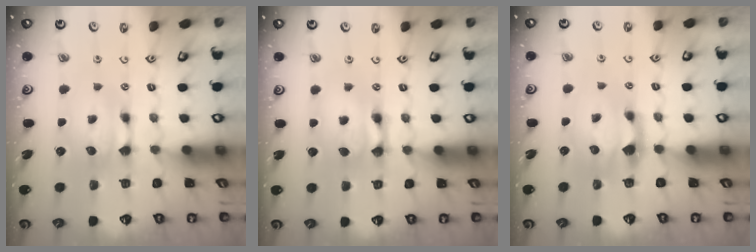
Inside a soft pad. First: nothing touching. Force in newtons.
{"total": 2.7, "press": 2.7, "slide": 0.2}
{"total": 1.2, "press": 0.9, "slide": 0.9}